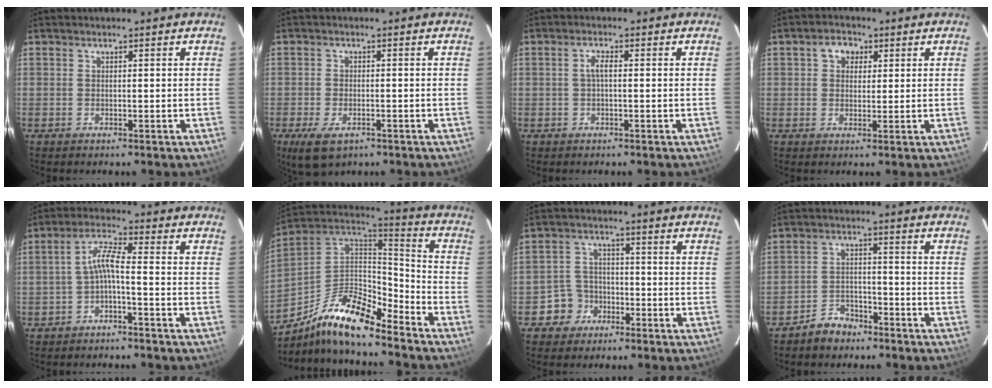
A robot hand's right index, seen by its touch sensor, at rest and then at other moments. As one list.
[{"total": 6.4, "force": [-3.6, 3.3, 4.1], "torque": [-0.097, -0.020, -0.061]}, {"total": 1.6, "force": [-0.1, 0.4, 1.6], "torque": [-0.033, 0.006, -0.003]}, {"total": 3.8, "force": [1.4, 3.2, 1.6], "torque": [-0.022, 0.015, 0.023]}, {"total": 3.4, "force": [-1.6, 0.0, 3.0], "torque": [-0.069, 0.009, -0.030]}, {"total": 16.9, "force": [-11.9, 4.9, 10.9], "torque": [-0.211, -0.001, -0.229]}, {"total": 5.5, "force": [-3.1, 4.6, 0.2], "torque": [-0.012, 0.026, -0.054]}, {"total": 5.5, "force": [-4.4, 3.2, 0.8], "torque": [-0.031, 0.018, -0.072]}]